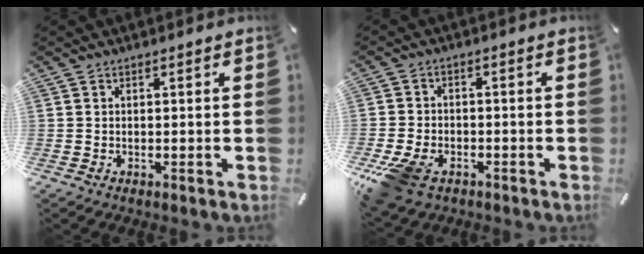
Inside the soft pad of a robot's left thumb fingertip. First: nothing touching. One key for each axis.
{"total": 9.6, "fx": -5.2, "fy": 6.0, "fz": 5.4, "tx": -0.123, "ty": 0.018, "tz": -0.097}